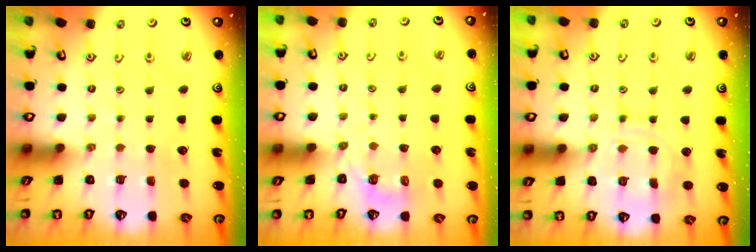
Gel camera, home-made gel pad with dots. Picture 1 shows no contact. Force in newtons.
{"total": 2.8, "press": 2.2, "slide": 1.8}
{"total": 10.5, "press": 10.5, "slide": 0.7}